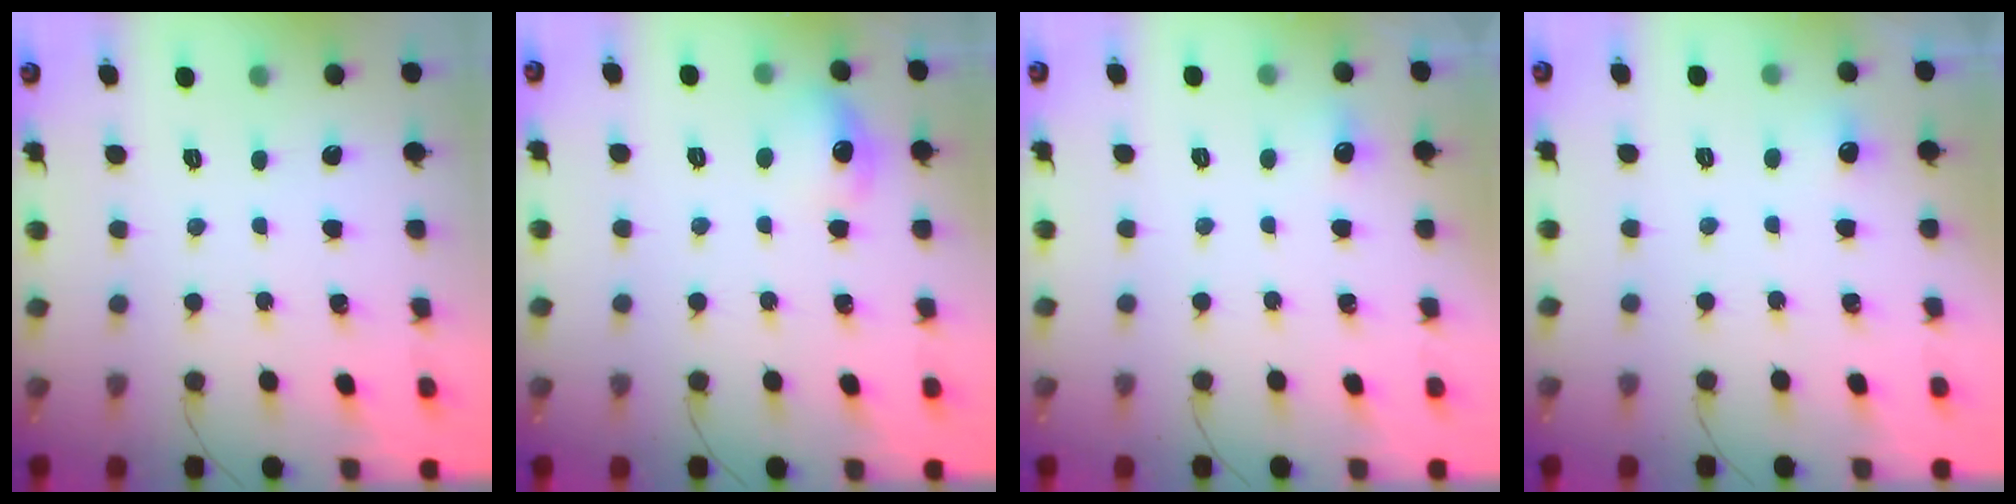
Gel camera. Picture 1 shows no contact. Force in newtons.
{"total": 8.4, "press": 8.3, "slide": 1.4}
{"total": 4.9, "press": 4.7, "slide": 1.3}
{"total": 4.7, "press": 4.5, "slide": 1.3}